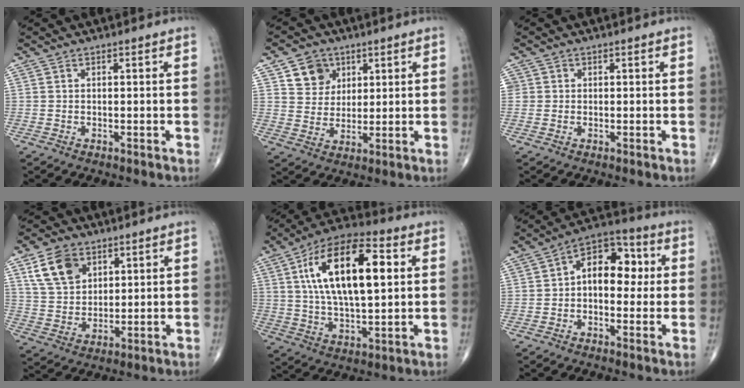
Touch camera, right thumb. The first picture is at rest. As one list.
[{"total": 7.1, "force": [3.5, 5.9, 2.0], "torque": [-0.005, -0.016, 0.062]}, {"total": 1.4, "force": [0.1, 1.4, 0.1], "torque": [0.009, 0.004, -0.001]}, {"total": 9.7, "force": [4.9, 6.6, 5.2], "torque": [-0.078, -0.018, 0.099]}, {"total": 20.4, "force": [4.9, 8.7, 17.8], "torque": [-0.302, 0.007, 0.078]}, {"total": 11.3, "force": [1.0, 7.3, 8.6], "torque": [-0.092, 0.033, 0.003]}]